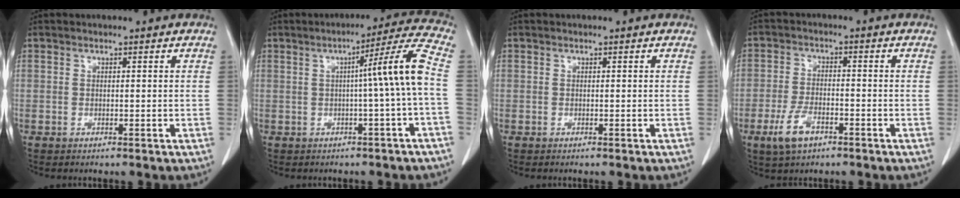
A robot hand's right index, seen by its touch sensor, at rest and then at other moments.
{"total": 8.4, "force": [-0.5, -1.6, 8.2], "torque": [-0.113, 0.018, -0.006]}
{"total": 0.0}
{"total": 5.8, "force": [-3.2, 2.5, 4.1], "torque": [-0.088, -0.005, -0.054]}